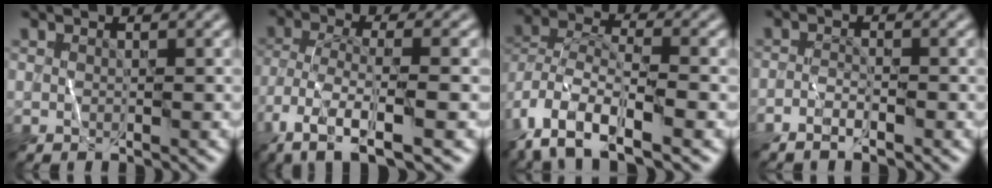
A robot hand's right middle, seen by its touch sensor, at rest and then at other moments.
{"total": 7.6, "force": [-4.6, 1.8, 5.8], "torque": [-0.111, 0.002, -0.087]}
{"total": 10.4, "force": [-6.2, 4.2, 7.2], "torque": [-0.144, -0.004, -0.122]}
{"total": 1.2, "force": [-1.0, 0.0, 0.6], "torque": [-0.015, 0.004, -0.022]}